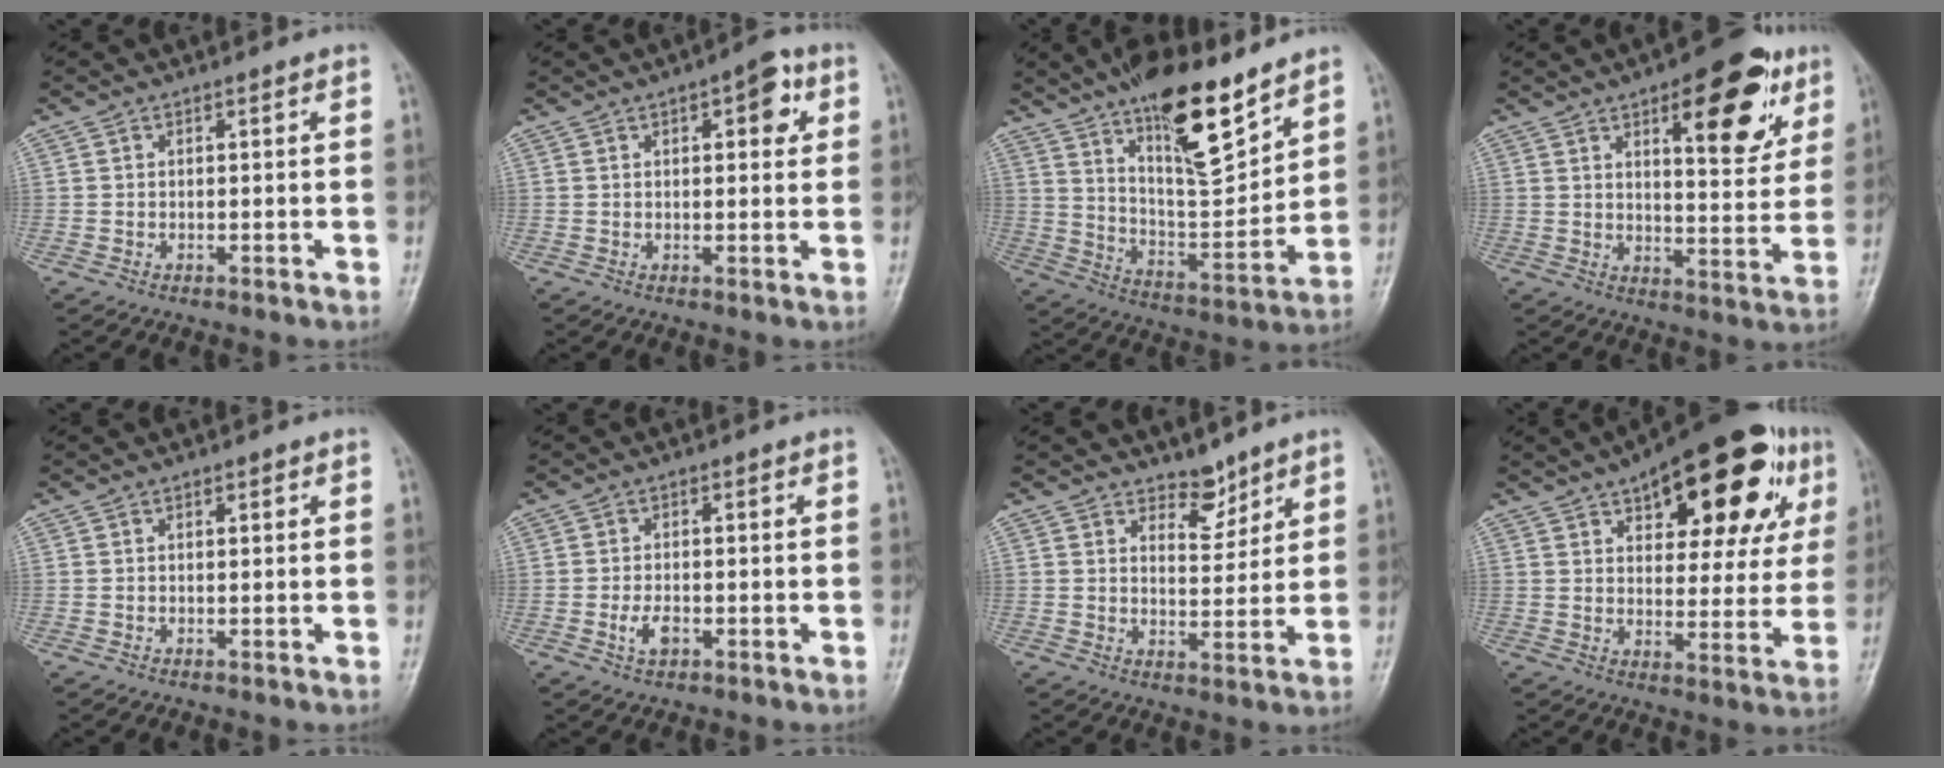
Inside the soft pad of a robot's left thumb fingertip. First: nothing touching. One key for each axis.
{"total": 5.8, "fx": 2.2, "fy": 2.6, "fz": 4.7, "tx": -0.040, "ty": 0.000, "tz": 0.021}
{"total": 19.1, "fx": 12.6, "fy": 6.3, "fz": 13.0, "tx": -0.176, "ty": -0.078, "tz": 0.220}
{"total": 15.9, "fx": 7.7, "fy": 6.2, "fz": 12.4, "tx": -0.126, "ty": -0.029, "tz": 0.103}
{"total": 0.7, "fx": 0.3, "fy": 0.4, "fz": 0.5, "tx": -0.004, "ty": 0.000, "tz": 0.004}
{"total": 3.2, "fx": -1.2, "fy": 1.8, "fz": 2.4, "tx": -0.045, "ty": 0.004, "tz": -0.021}
{"total": 4.8, "fx": 3.8, "fy": 2.3, "fz": 1.7, "tx": -0.003, "ty": -0.033, "tz": 0.064}
{"total": 24.6, "fx": 11.7, "fy": 11.0, "fz": 18.6, "tx": -0.220, "ty": -0.002, "tz": 0.163}